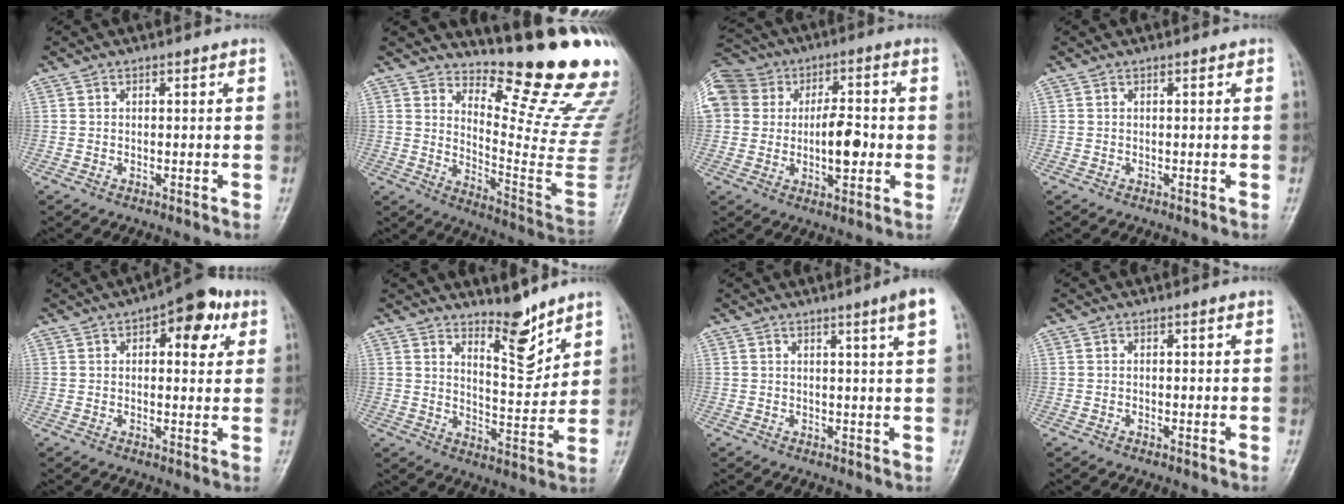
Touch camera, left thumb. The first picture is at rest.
{"total": 18.5, "force": [15.1, 1.7, 10.5], "torque": [-0.131, -0.169, 0.216]}
{"total": 22.3, "force": [0.7, 16.1, 15.5], "torque": [-0.301, 0.039, 0.022]}
{"total": 0.0}
{"total": 9.8, "force": [3.9, 4.9, 7.6], "torque": [-0.060, 0.004, 0.042]}
{"total": 7.8, "force": [6.1, 2.3, 4.4], "torque": [-0.051, -0.063, 0.105]}
{"total": 4.0, "force": [2.1, -0.6, 3.4], "torque": [-0.051, -0.013, 0.030]}
{"total": 0.6, "force": [-0.2, 0.3, 0.5], "torque": [-0.010, 0.009, -0.004]}